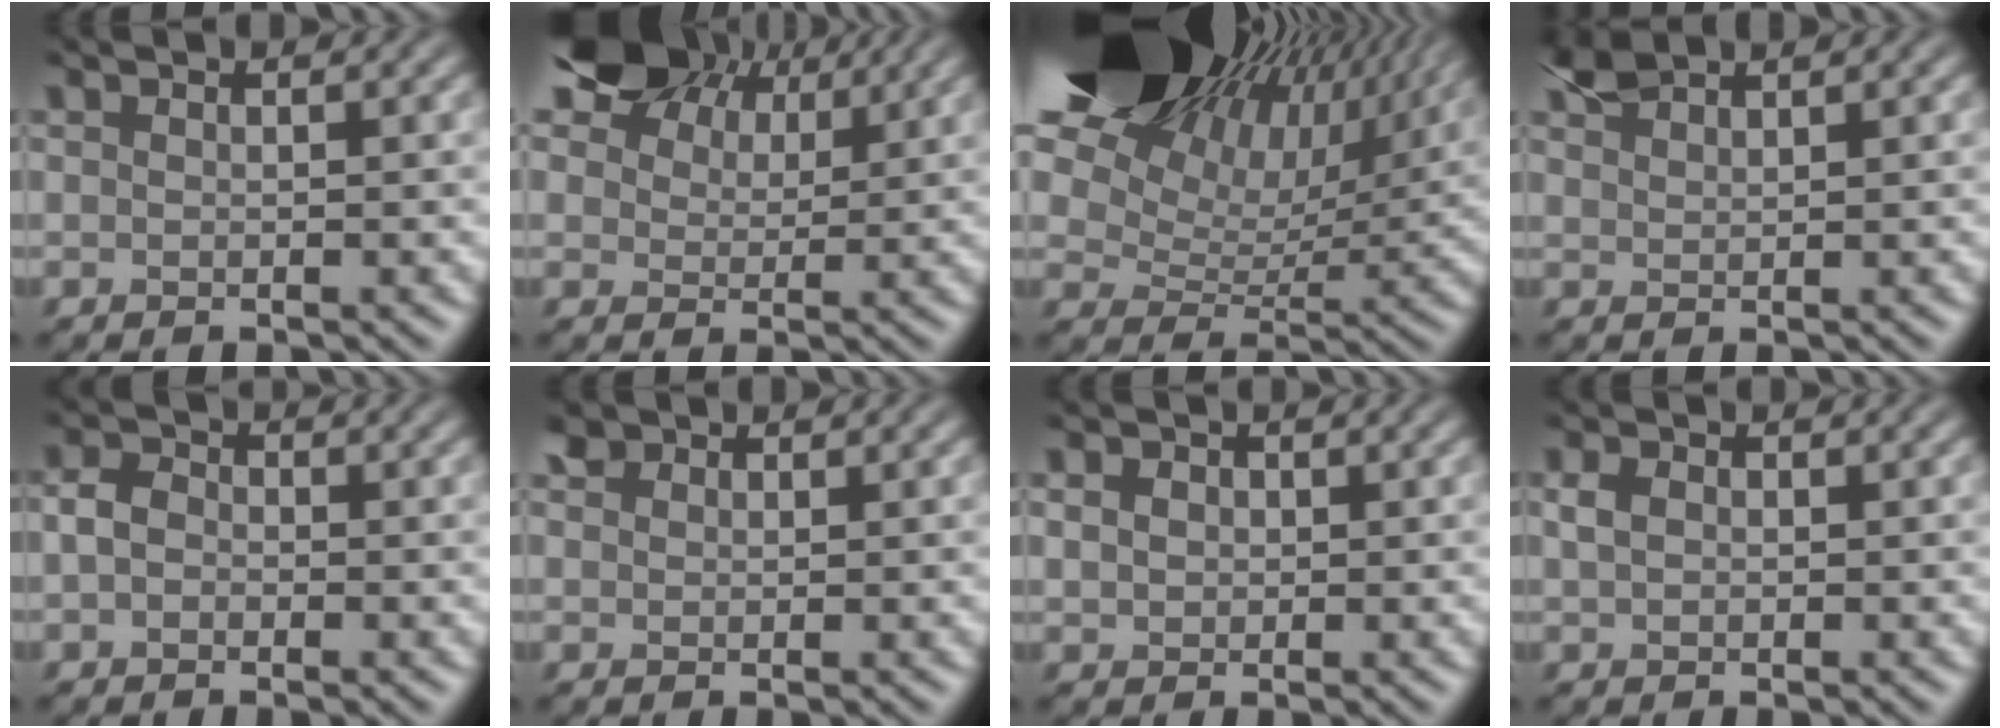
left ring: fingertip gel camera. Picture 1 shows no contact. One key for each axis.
{"total": 8.5, "fx": 5.2, "fy": 5.2, "fz": 4.4, "tx": -0.103, "ty": 0.012, "tz": 0.081}
{"total": 21.1, "fx": 11.0, "fy": 12.5, "fz": 13.0, "tx": -0.229, "ty": 0.060, "tz": 0.170}
{"total": 2.0, "fx": 1.8, "fy": 0.5, "fz": 0.8, "tx": -0.018, "ty": 0.008, "tz": 0.032}
{"total": 2.3, "fx": -1.0, "fy": 1.7, "fz": 1.2, "tx": -0.022, "ty": 0.002, "tz": -0.033}
{"total": 1.1, "fx": 0.6, "fy": 0.9, "fz": 0.2, "tx": -0.007, "ty": 0.003, "tz": 0.009}
{"total": 2.2, "fx": 0.5, "fy": 1.9, "fz": 1.1, "tx": -0.032, "ty": 0.007, "tz": 0.003}
{"total": 1.2, "fx": -0.3, "fy": 1.0, "fz": 0.7, "tx": -0.016, "ty": 0.000, "tz": -0.009}